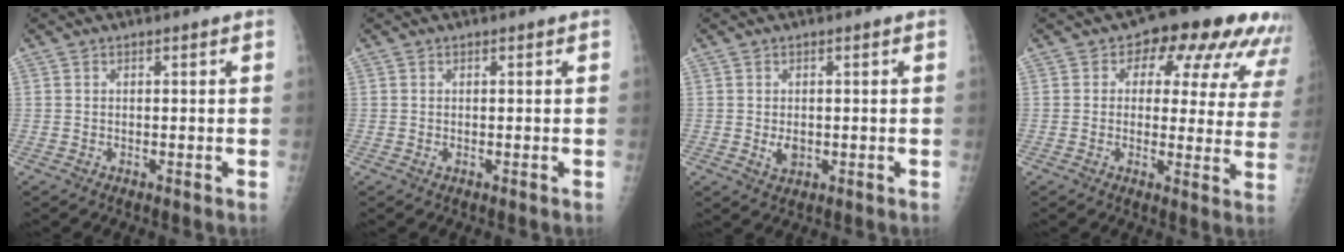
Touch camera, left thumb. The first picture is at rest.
{"total": 0.7, "force": [0.2, 0.3, 0.6], "torque": [-0.012, 0.005, 0.006]}
{"total": 2.6, "force": [-0.1, 1.8, 1.9], "torque": [-0.024, -0.004, 0.003]}
{"total": 15.5, "force": [8.1, 8.5, 10.1], "torque": [-0.074, -0.014, 0.080]}